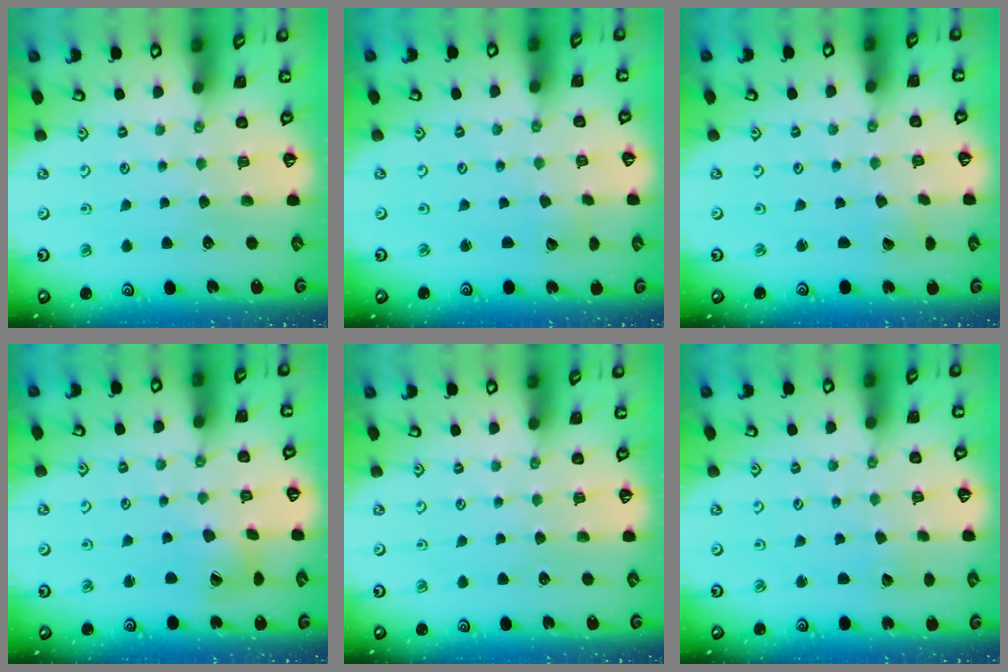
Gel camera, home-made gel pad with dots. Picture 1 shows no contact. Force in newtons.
{"total": 2.1, "press": 2.1, "slide": 0.1}
{"total": 1.9, "press": 1.9, "slide": 0.1}
{"total": 7.9, "press": 7.9, "slide": 0.6}
{"total": 0.0}
{"total": 1.9, "press": 1.9, "slide": 0.3}